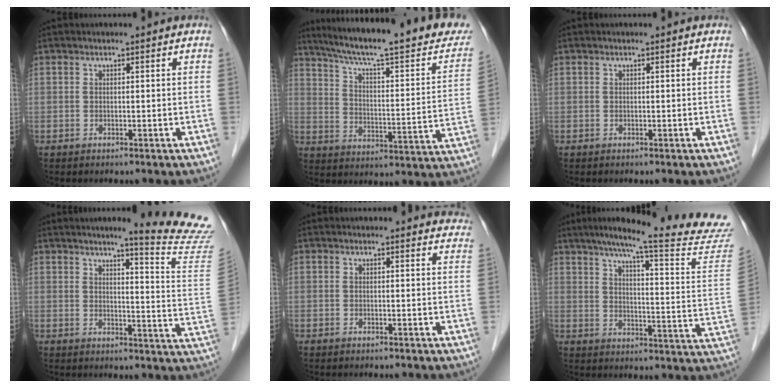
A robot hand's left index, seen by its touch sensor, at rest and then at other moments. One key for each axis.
{"total": 26.3, "fx": 22.1, "fy": 3.0, "fz": 13.9, "tx": -0.212, "ty": -0.024, "tz": 0.294}
{"total": 0.0}
{"total": 15.1, "fx": 13.7, "fy": -2.1, "fz": 5.9, "tx": -0.079, "ty": -0.106, "tz": 0.147}
{"total": 7.4, "fx": 7.2, "fy": 1.8, "fz": 0.9, "tx": 0.021, "ty": -0.007, "tz": 0.046}
{"total": 25.5, "fx": 22.5, "fy": -0.5, "fz": 11.9, "tx": -0.171, "ty": -0.078, "tz": 0.276}